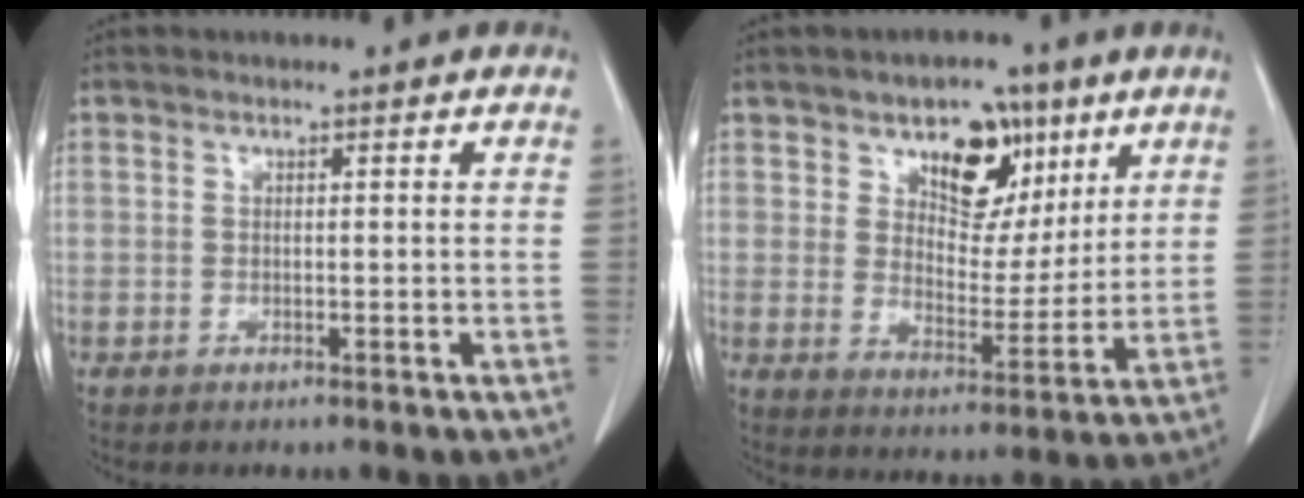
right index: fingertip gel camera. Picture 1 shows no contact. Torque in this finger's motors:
{"motor_torque": [0.27, 0.36, 0.13, 0.03]}